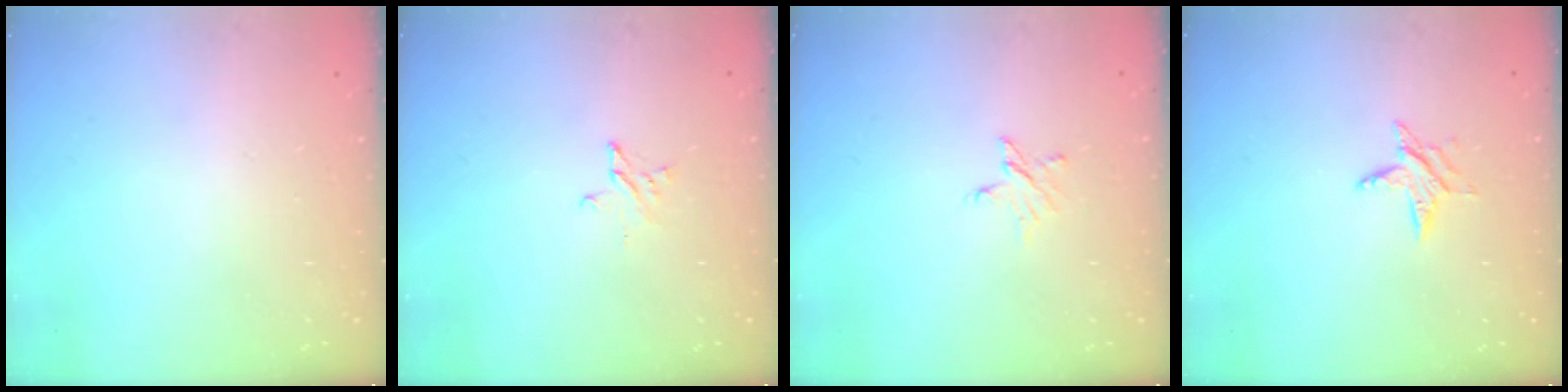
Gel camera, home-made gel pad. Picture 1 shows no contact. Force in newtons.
{"total": 2.2, "press": 2.2, "slide": 0.2}
{"total": 2.5, "press": 2.5, "slide": 0.2}
{"total": 4.6, "press": 4.6, "slide": 0.6}